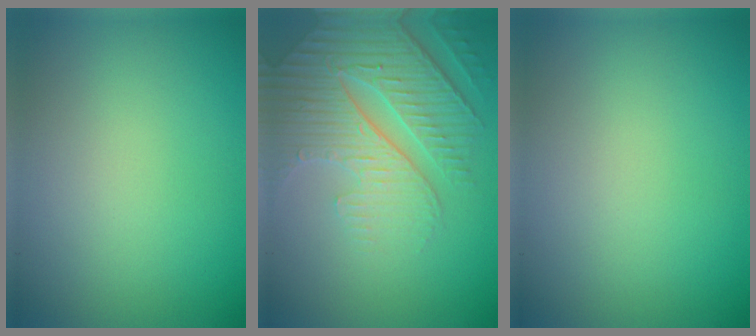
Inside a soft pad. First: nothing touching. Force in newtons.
{"total": 6.3, "press": 5.1, "slide": 3.7}
{"total": 0.0}